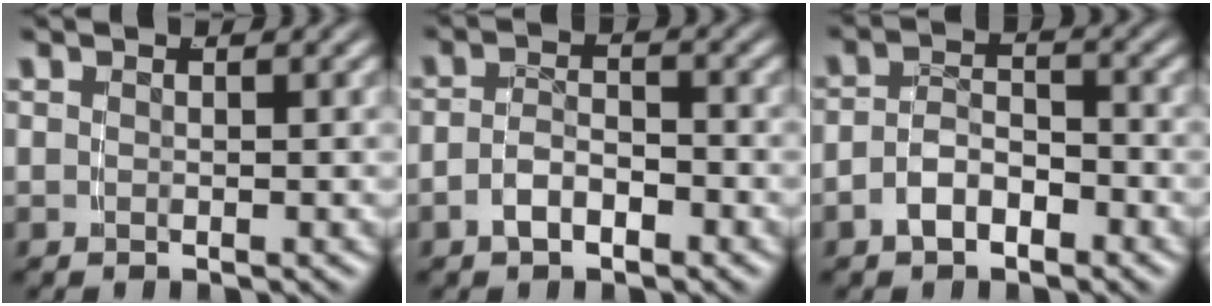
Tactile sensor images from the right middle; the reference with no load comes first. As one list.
[{"total": 2.6, "force": [-1.9, 1.2, 1.4], "torque": [-0.019, -0.003, -0.032]}, {"total": 3.6, "force": [-2.2, 2.2, 1.7], "torque": [-0.024, -0.003, -0.040]}]